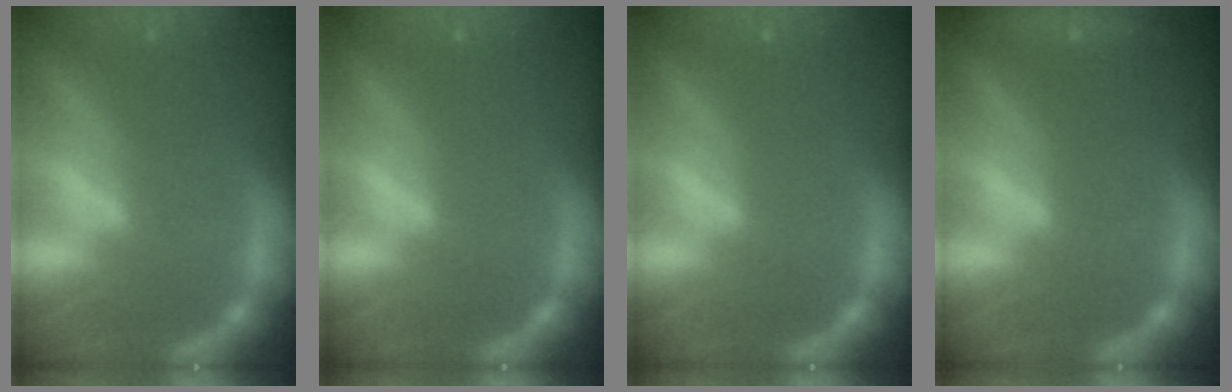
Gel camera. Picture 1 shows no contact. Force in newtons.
{"total": 0.0}
{"total": 0.0}
{"total": 1.9}